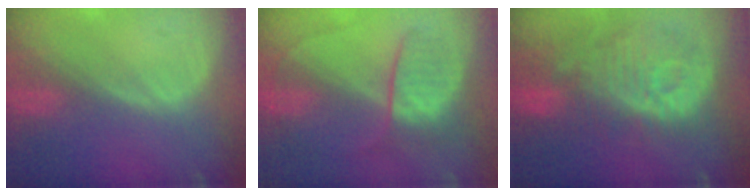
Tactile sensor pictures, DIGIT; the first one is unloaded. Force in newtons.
{"total": 6.4, "press": 6.4, "slide": 0.6}
{"total": 12.6, "press": 11.2, "slide": 5.9}